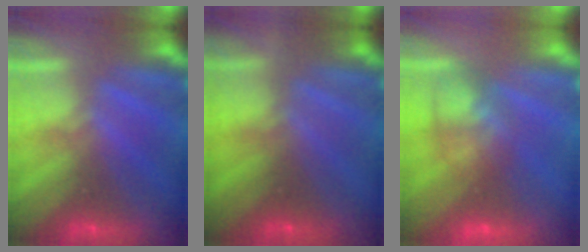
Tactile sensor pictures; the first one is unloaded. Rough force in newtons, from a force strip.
{"total": 6.9}
{"total": 7.3}